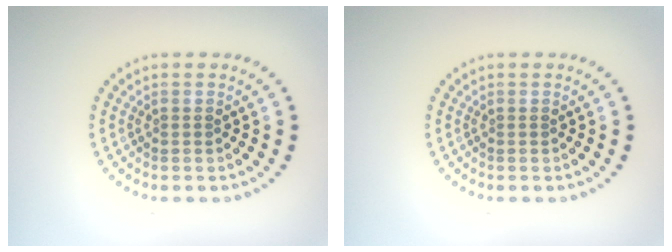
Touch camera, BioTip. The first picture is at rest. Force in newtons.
{"total": 0.0}